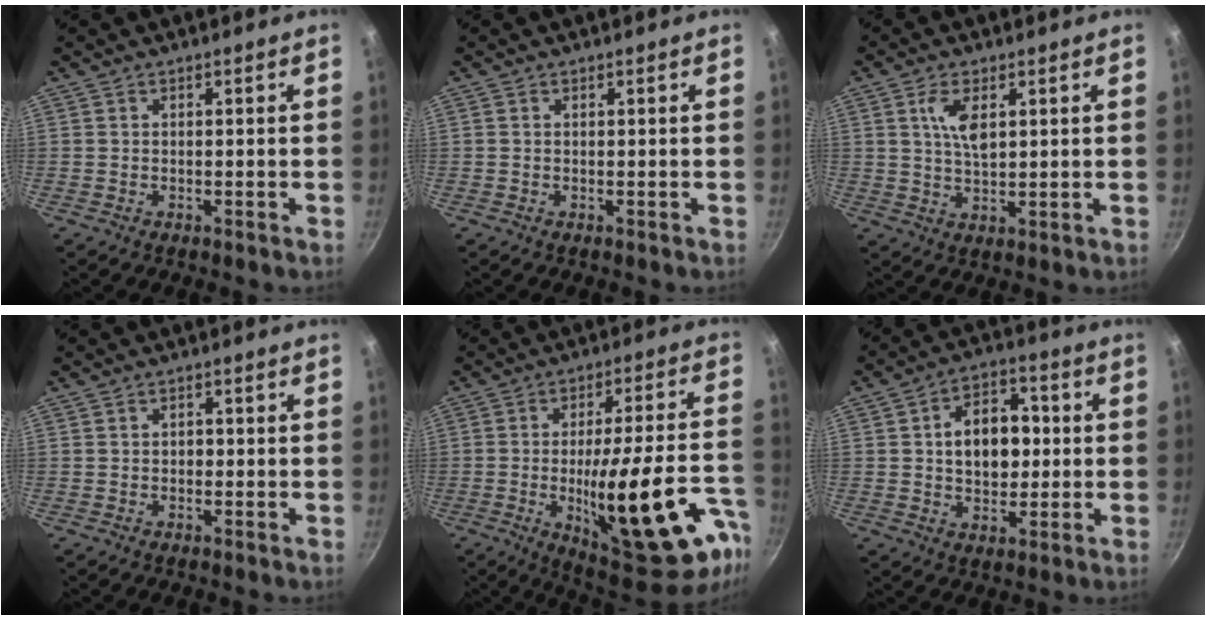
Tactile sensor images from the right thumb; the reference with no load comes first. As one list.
[{"total": 0.0}, {"total": 6.1, "force": [2.0, 2.8, 5.0], "torque": [-0.091, -0.010, 0.039]}, {"total": 1.4, "force": [-0.1, 1.1, 0.9], "torque": [-0.011, 0.005, -0.002]}, {"total": 26.6, "force": [-9.3, 7.6, 23.8], "torque": [-0.301, 0.016, -0.121]}, {"total": 12.2, "force": [1.1, 8.4, 8.8], "torque": [-0.096, 0.014, 0.011]}]